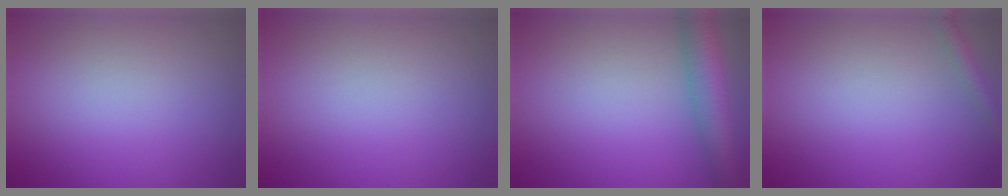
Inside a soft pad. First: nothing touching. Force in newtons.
{"total": 0.0}
{"total": 5.7, "press": 5.7, "slide": 0.2}
{"total": 1.5, "press": 1.5, "slide": 0.1}